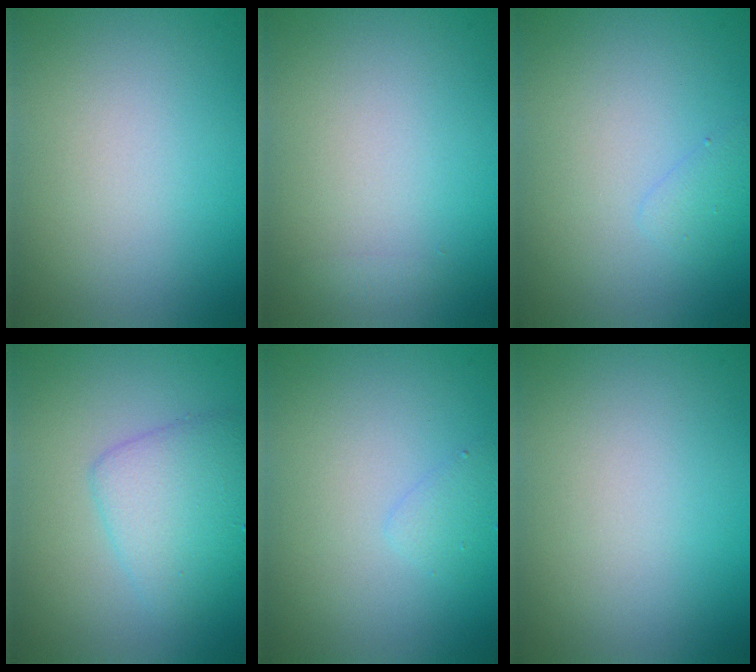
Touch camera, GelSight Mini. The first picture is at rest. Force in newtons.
{"total": 0.6, "press": 0.6, "slide": 0.0}
{"total": 1.0, "press": 1.0, "slide": 0.1}
{"total": 3.8, "press": 3.8, "slide": 0.2}
{"total": 1.0, "press": 1.0, "slide": 0.1}
{"total": 0.0}